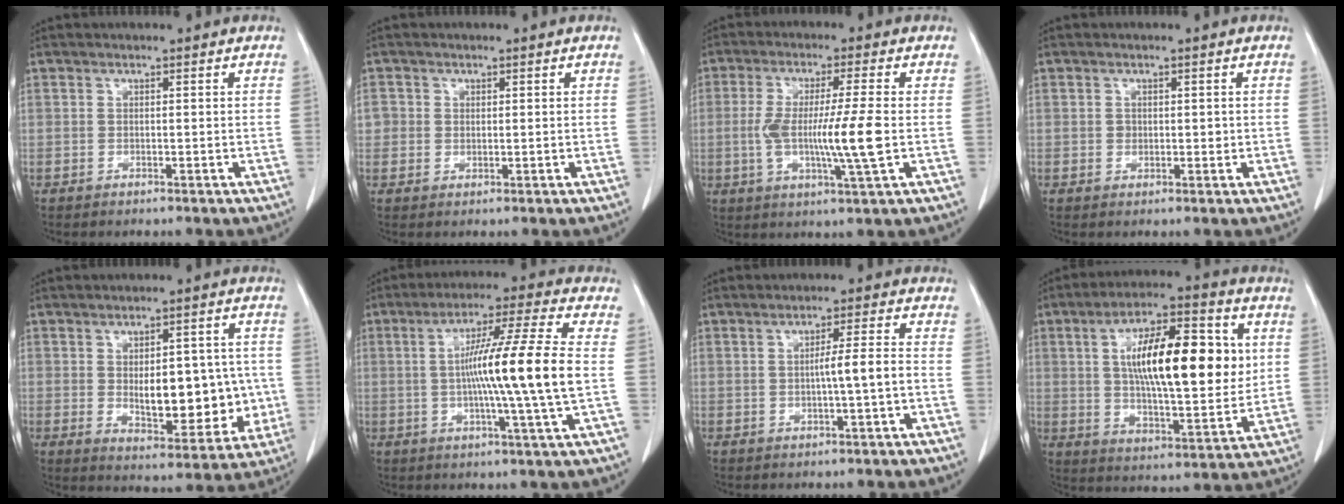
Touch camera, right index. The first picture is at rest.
{"total": 3.0, "force": [0.3, 2.9, 0.8], "torque": [-0.013, 0.006, 0.006]}
{"total": 10.7, "force": [-1.2, 0.1, 10.7], "torque": [-0.205, -0.006, -0.023]}
{"total": 1.8, "force": [0.0, 1.4, 1.1], "torque": [-0.019, 0.001, 0.002]}
{"total": 13.3, "force": [-0.8, 6.4, 11.6], "torque": [-0.156, 0.011, 0.005]}
{"total": 14.4, "force": [-0.4, -1.8, 14.3], "torque": [-0.244, -0.004, -0.013]}
{"total": 4.5, "force": [-0.7, -0.3, 4.4], "torque": [-0.074, 0.005, -0.010]}
{"total": 19.2, "force": [3.7, 5.8, 18.0], "torque": [-0.302, 0.018, 0.059]}